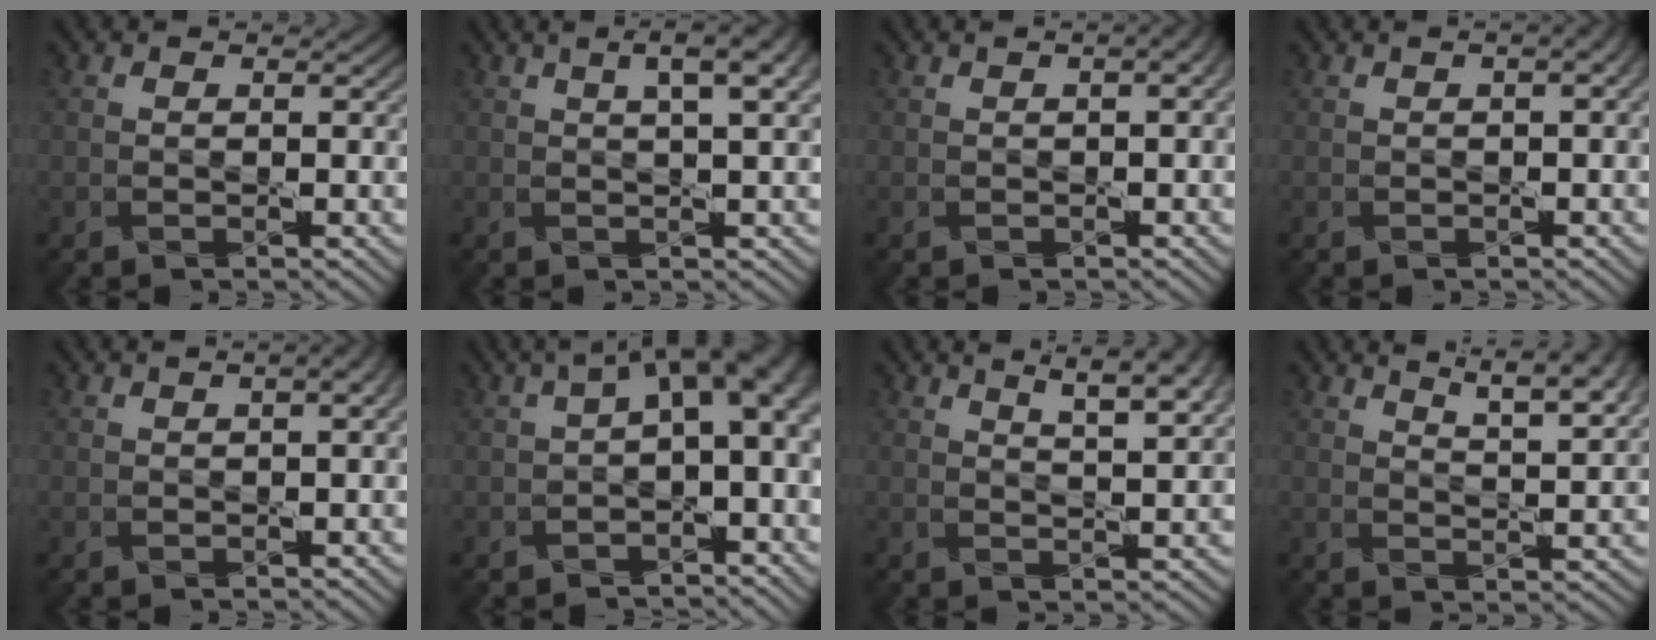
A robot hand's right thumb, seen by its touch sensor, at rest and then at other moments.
{"total": 6.2, "force": [2.5, 1.4, 5.4], "torque": [-0.070, 0.022, 0.033]}
{"total": 3.1, "force": [0.8, 1.2, 2.8], "torque": [-0.035, 0.007, 0.010]}
{"total": 3.3, "force": [0.9, 1.2, 3.0], "torque": [-0.040, 0.009, 0.006]}
{"total": 3.6, "force": [1.0, 1.4, 3.1], "torque": [-0.038, 0.010, 0.007]}
{"total": 8.2, "force": [0.8, 3.9, 7.1], "torque": [-0.102, 0.007, 0.014]}
{"total": 8.0, "force": [4.7, 2.1, 6.1], "torque": [-0.078, 0.017, 0.054]}
{"total": 8.4, "force": [5.6, 2.2, 5.9], "torque": [-0.080, 0.009, 0.070]}